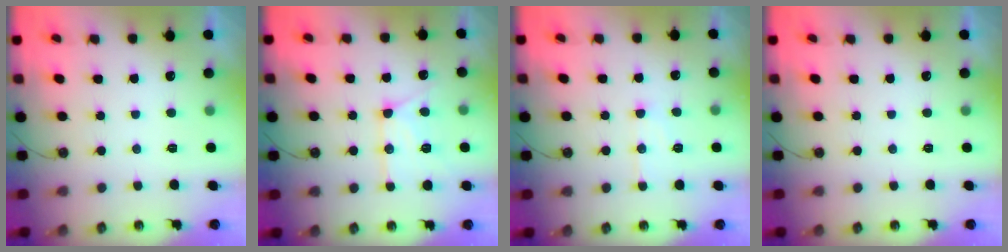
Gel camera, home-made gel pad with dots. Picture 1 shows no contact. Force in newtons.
{"total": 13.6, "press": 13.5, "slide": 1.3}
{"total": 8.3, "press": 8.2, "slide": 0.7}
{"total": 0.0}